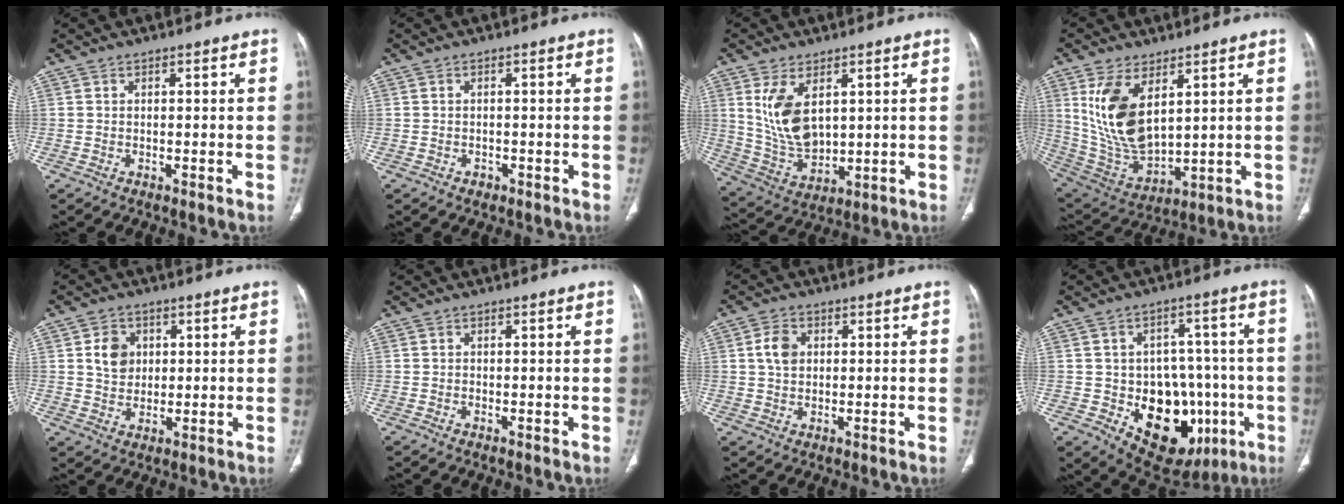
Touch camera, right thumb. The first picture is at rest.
{"total": 1.0, "force": [-0.6, 0.8, 0.2], "torque": [-0.001, 0.002, -0.009]}
{"total": 11.4, "force": [3.6, 6.5, 8.7], "torque": [-0.156, -0.020, 0.089]}
{"total": 15.5, "force": [5.4, 8.1, 12.1], "torque": [-0.226, -0.026, 0.128]}
{"total": 5.7, "force": [1.5, 4.7, 2.9], "torque": [-0.029, -0.007, 0.027]}
{"total": 0.0}
{"total": 4.3, "force": [1.0, 3.2, 2.8], "torque": [-0.049, 0.001, 0.016]}
{"total": 18.9, "force": [-5.4, 12.9, 12.8], "torque": [-0.124, 0.025, -0.056]}